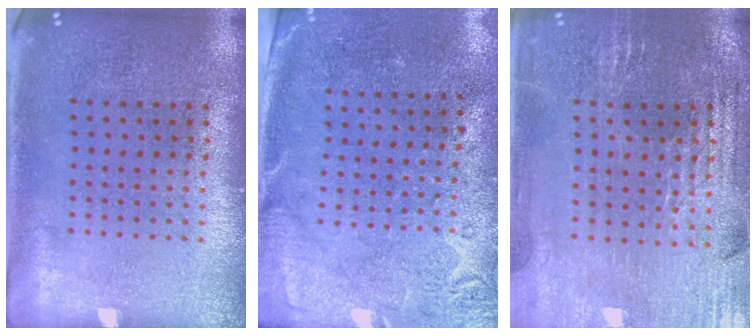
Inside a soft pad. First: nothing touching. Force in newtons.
{"total": 2.7, "press": 2.3, "slide": 1.5}
{"total": 2.9, "press": 2.8, "slide": 0.5}